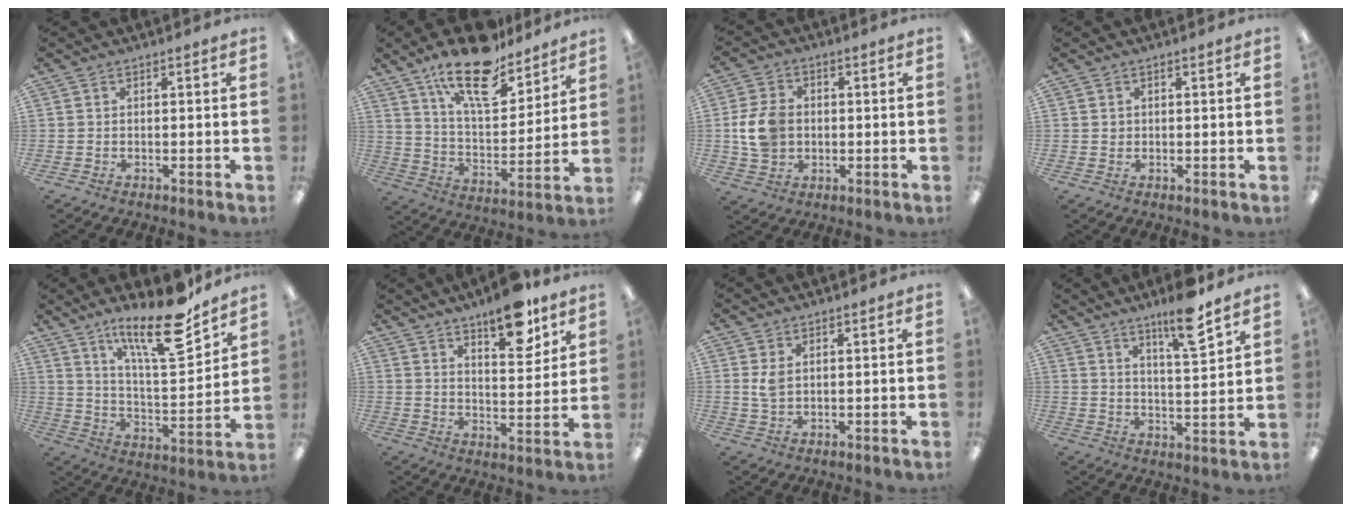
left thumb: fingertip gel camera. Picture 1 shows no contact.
{"total": 19.1, "force": [13.9, 7.5, 10.7], "torque": [-0.177, -0.078, 0.237]}
{"total": 9.4, "force": [0.1, 7.3, 5.9], "torque": [-0.127, 0.011, 0.005]}
{"total": 1.0, "force": [0.3, 0.9, 0.1], "torque": [-0.002, 0.005, 0.004]}
{"total": 19.1, "force": [13.6, 5.1, 12.4], "torque": [-0.200, -0.083, 0.220]}
{"total": 12.3, "force": [9.1, 4.2, 7.1], "torque": [-0.089, -0.053, 0.152]}
{"total": 3.5, "force": [1.1, 2.2, 2.5], "torque": [-0.054, 0.002, 0.020]}
{"total": 10.8, "force": [7.9, 1.8, 7.2], "torque": [-0.110, -0.045, 0.128]}